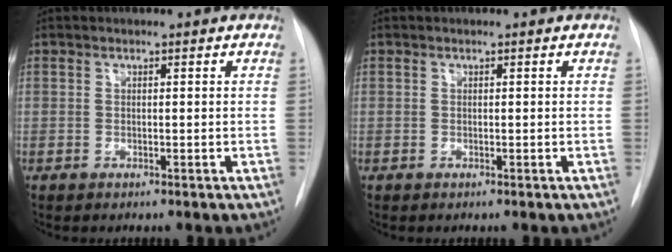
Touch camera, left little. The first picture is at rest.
{"total": 0.0}